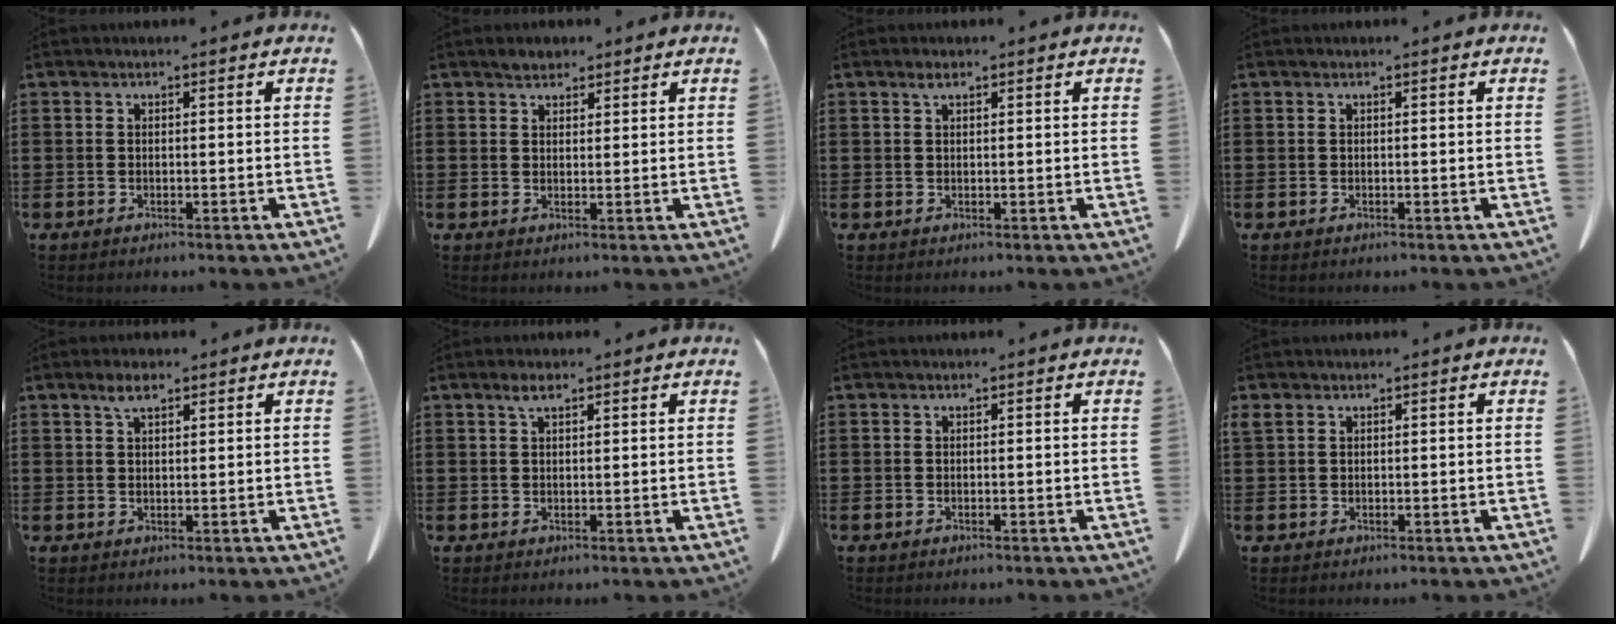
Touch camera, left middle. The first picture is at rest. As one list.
[{"total": 1.9, "force": [1.6, 0.8, 0.4], "torque": [-0.004, -0.001, 0.030]}, {"total": 1.3, "force": [0.7, 0.4, 1.1], "torque": [-0.022, 0.002, 0.011]}, {"total": 0.0}, {"total": 3.0, "force": [1.9, 0.9, 2.1], "torque": [-0.046, 0.004, 0.033]}, {"total": 2.2, "force": [1.3, 0.6, 1.7], "torque": [-0.037, 0.003, 0.022]}, {"total": 0.0}, {"total": 0.8, "force": [0.5, 0.4, 0.4], "torque": [-0.011, 0.002, 0.010]}]